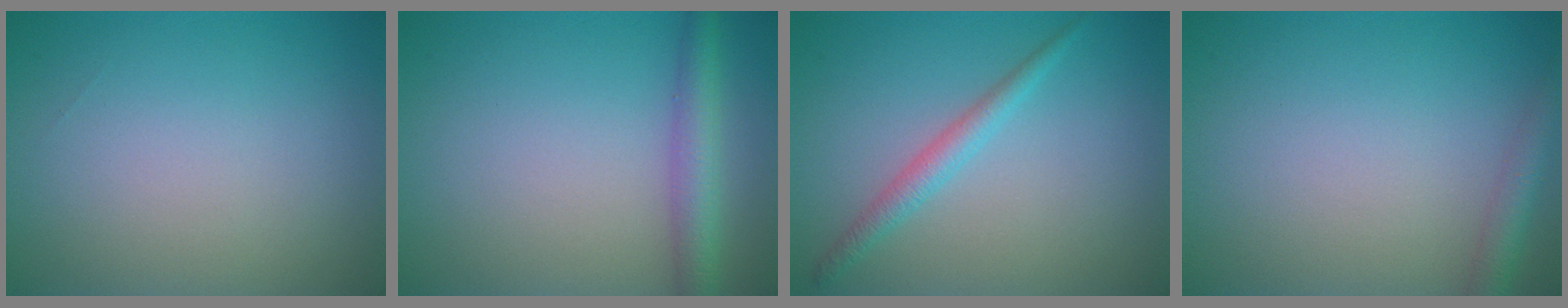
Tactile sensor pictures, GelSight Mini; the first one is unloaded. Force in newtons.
{"total": 3.2, "press": 3.2, "slide": 0.1}
{"total": 2.0, "press": 2.0, "slide": 0.0}
{"total": 2.4, "press": 2.4, "slide": 0.1}